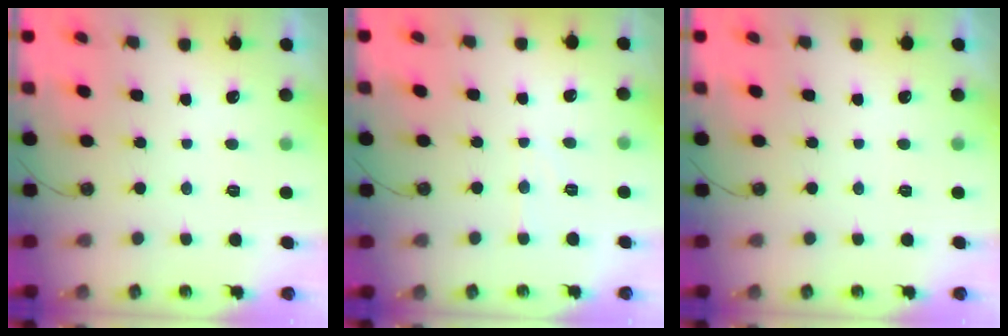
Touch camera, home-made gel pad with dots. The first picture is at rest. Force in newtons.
{"total": 4.4, "press": 4.4, "slide": 0.7}
{"total": 0.0}